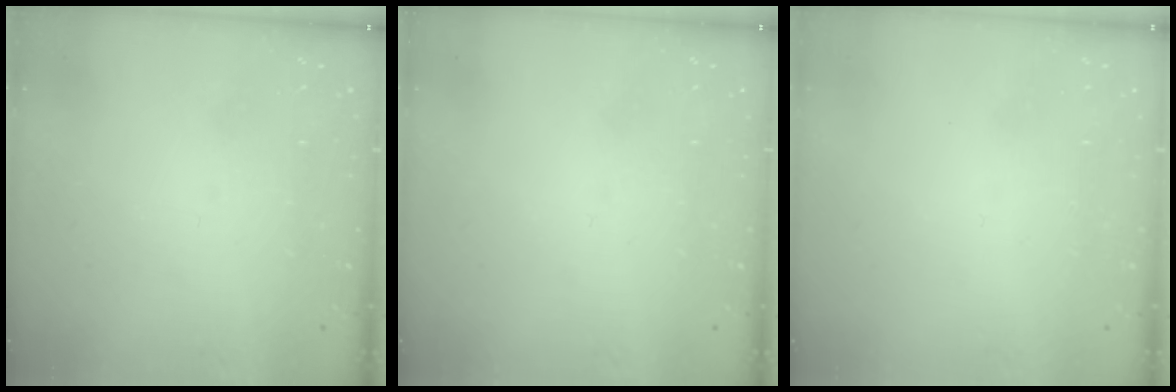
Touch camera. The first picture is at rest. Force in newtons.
{"total": 0.0}
{"total": 1.6, "press": 1.6, "slide": 0.1}